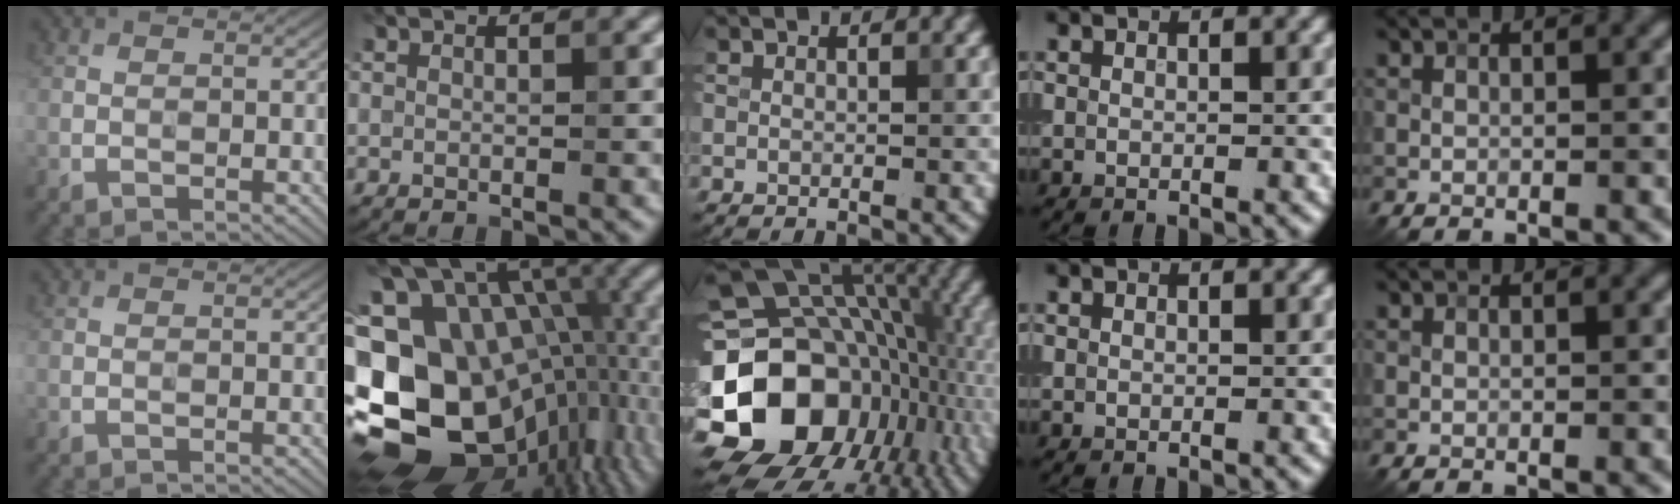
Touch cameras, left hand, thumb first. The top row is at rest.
{"index": {"total": 19.9, "force": [-2.9, 14.3, 13.5], "torque": [-0.258, -0.011, -0.018]}, "middle": {"total": 19.8, "force": [-4.6, 15.4, 11.6], "torque": [-0.212, 0.002, -0.068]}}